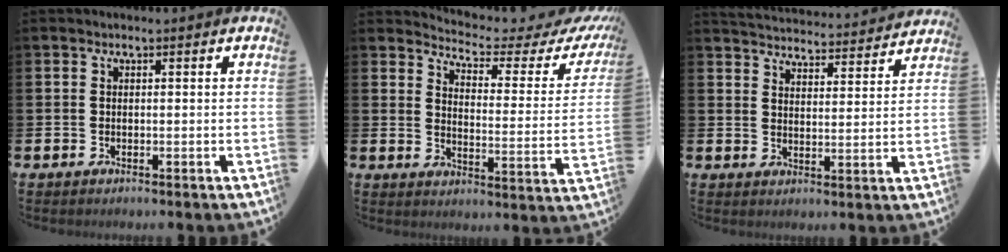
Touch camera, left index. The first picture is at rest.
{"total": 3.7, "force": [3.3, 0.7, 1.4], "torque": [-0.043, -0.036, 0.044]}
{"total": 4.6, "force": [4.5, 0.4, 0.0], "torque": [-0.016, -0.041, 0.077]}